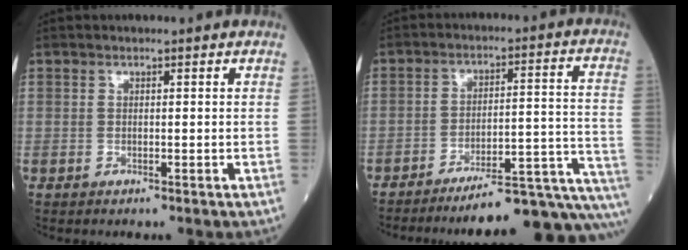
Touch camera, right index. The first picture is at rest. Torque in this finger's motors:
{"motor_torque": [1.02, -1.12, 0.39, 0.14]}